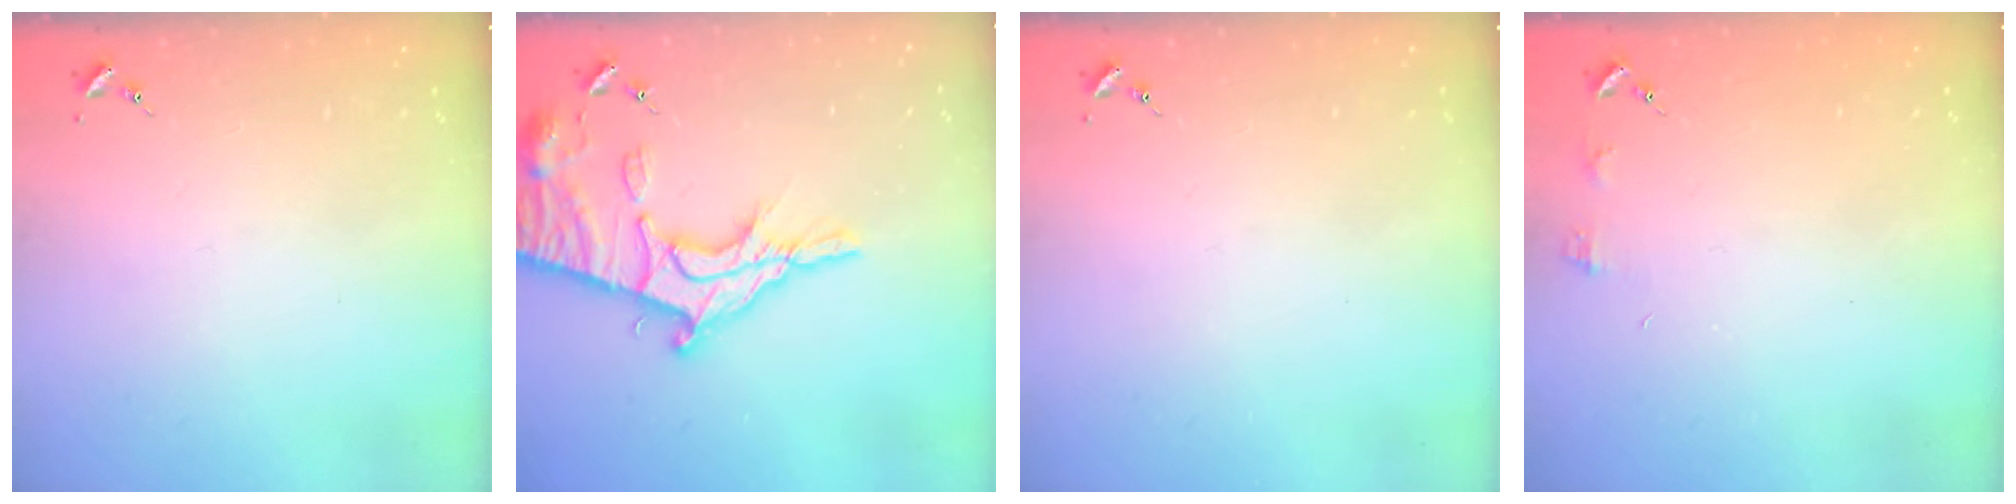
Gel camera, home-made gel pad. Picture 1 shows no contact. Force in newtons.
{"total": 19.8, "press": 19.8, "slide": 1.8}
{"total": 0.0}
{"total": 3.9, "press": 3.8, "slide": 0.5}